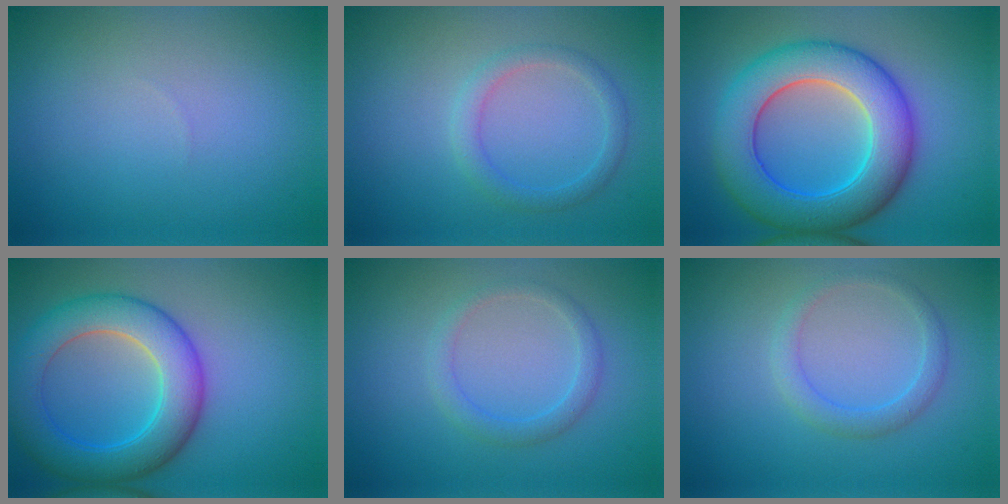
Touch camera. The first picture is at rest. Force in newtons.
{"total": 2.0, "press": 2.0, "slide": 0.1}
{"total": 9.5, "press": 9.5, "slide": 0.4}
{"total": 7.4, "press": 7.4, "slide": 0.3}
{"total": 1.8, "press": 1.8, "slide": 0.0}
{"total": 2.0, "press": 2.0, "slide": 0.1}